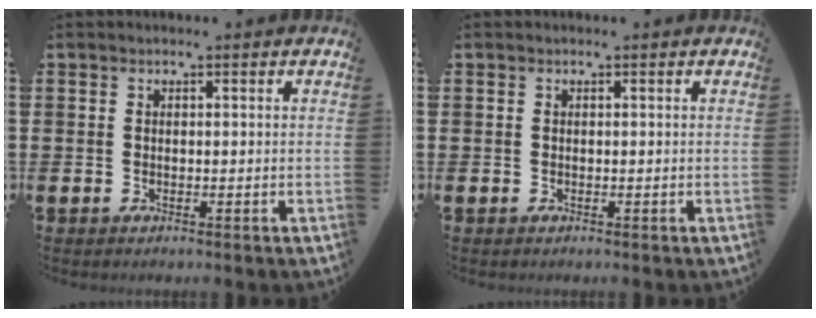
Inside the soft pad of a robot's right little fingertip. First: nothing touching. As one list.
[{"total": 0.0}]